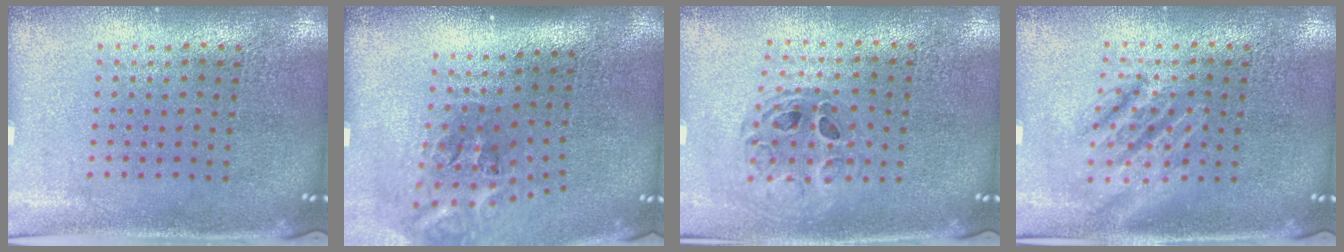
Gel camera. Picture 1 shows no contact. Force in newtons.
{"total": 2.4, "press": 1.6, "slide": 1.8}
{"total": 0.8, "press": 0.8, "slide": 0.0}
{"total": 2.6, "press": 2.5, "slide": 0.3}